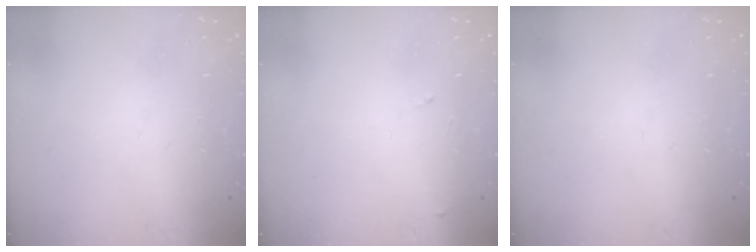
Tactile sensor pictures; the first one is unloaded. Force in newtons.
{"total": 8.1, "press": 8.1, "slide": 0.6}
{"total": 0.0}